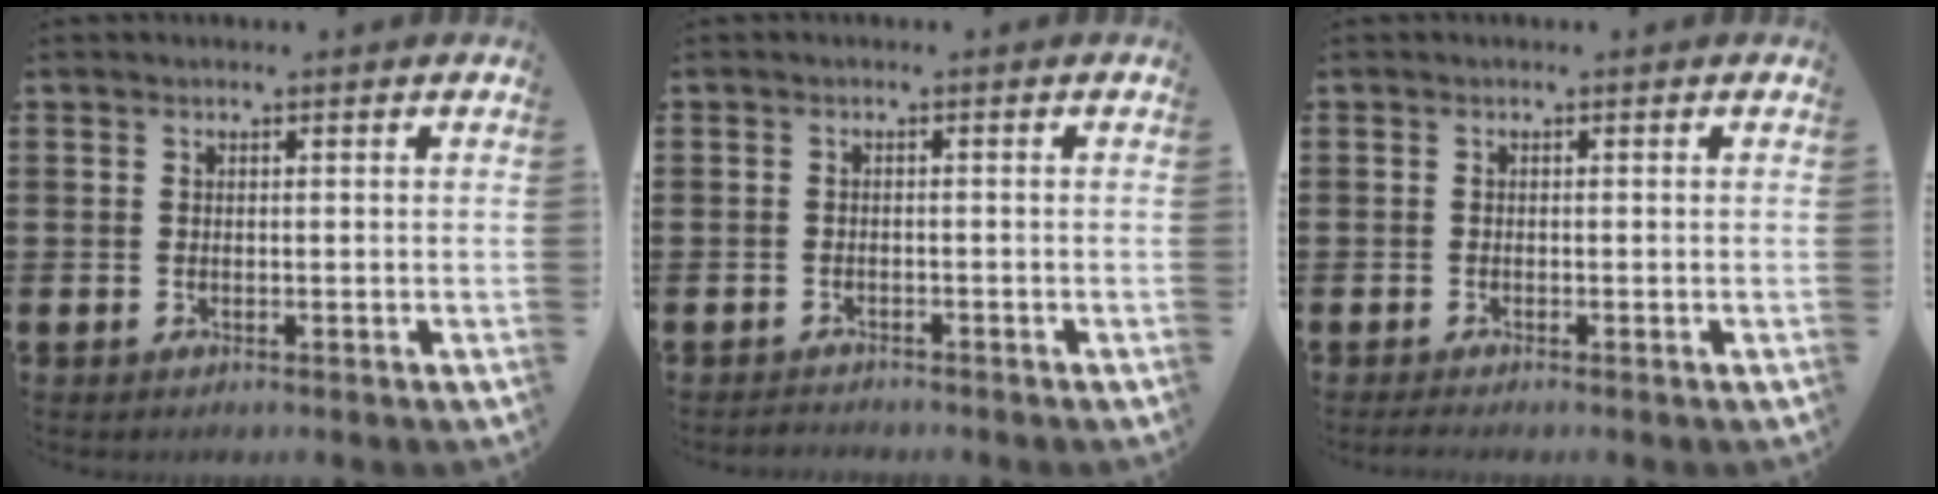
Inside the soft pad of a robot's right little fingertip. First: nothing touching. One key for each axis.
{"total": 1.0, "fx": -1.0, "fy": 0.0, "fz": -0.1, "tx": -0.001, "ty": 0.003, "tz": -0.022}
{"total": 0.6, "fx": -0.4, "fy": 0.0, "fz": 0.4, "tx": -0.007, "ty": -0.002, "tz": -0.009}